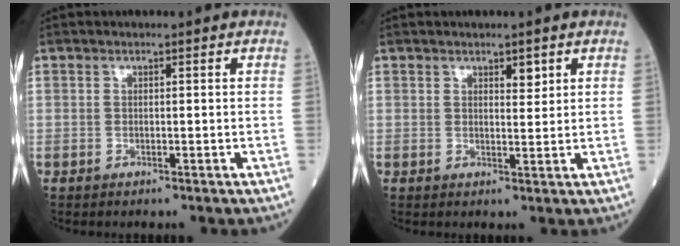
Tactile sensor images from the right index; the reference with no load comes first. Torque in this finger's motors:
{"motor_torque": [0.03, 0.04, 0.03, 0.01]}